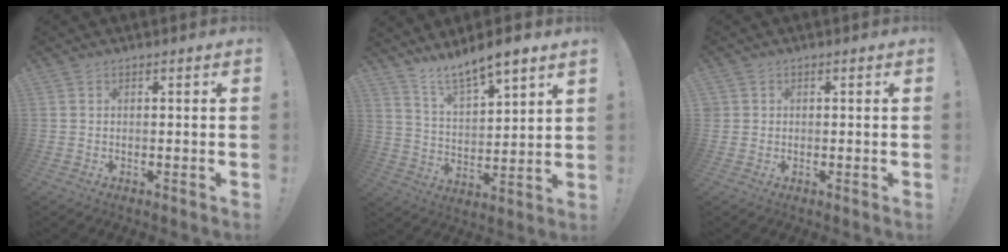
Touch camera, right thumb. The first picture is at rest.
{"total": 9.0, "force": [8.3, 1.6, 3.0], "torque": [-0.059, -0.071, 0.150]}
{"total": 1.3, "force": [0.4, 1.2, 0.1], "torque": [0.006, -0.001, 0.007]}